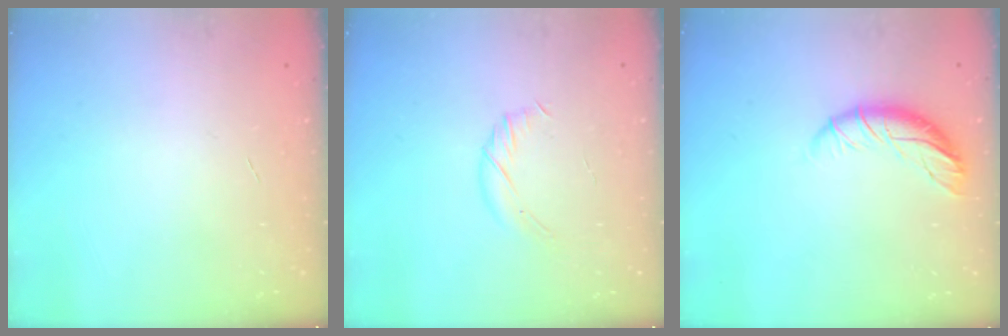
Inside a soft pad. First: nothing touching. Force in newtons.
{"total": 5.0, "press": 4.8, "slide": 1.4}
{"total": 9.4, "press": 9.2, "slide": 2.0}